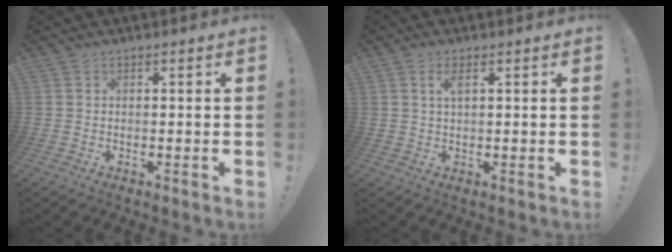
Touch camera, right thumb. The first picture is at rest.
{"total": 2.6, "force": [1.0, 0.7, 2.2], "torque": [-0.043, 0.002, 0.015]}